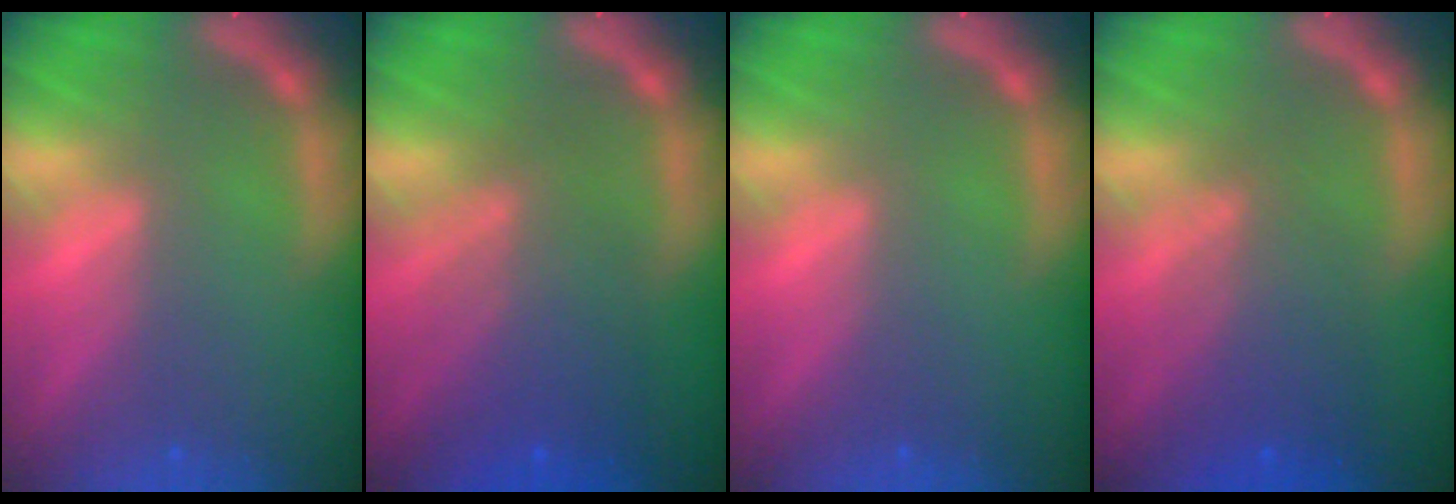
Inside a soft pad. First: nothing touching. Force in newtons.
{"total": 6.5}
{"total": 0.0}
{"total": 5.1}